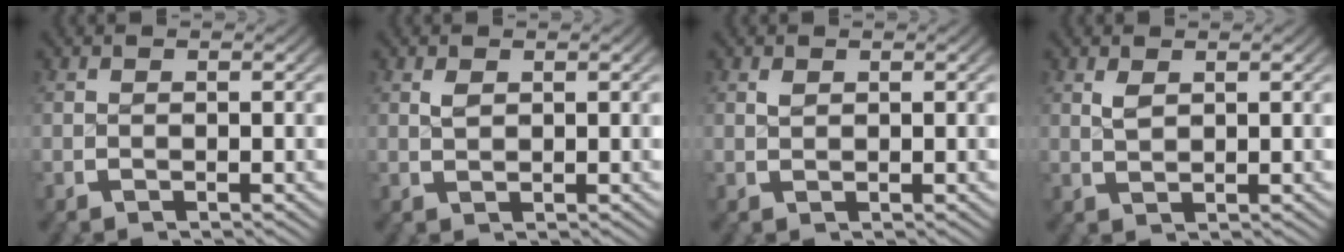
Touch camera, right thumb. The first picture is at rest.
{"total": 0.8, "force": [0.6, 0.4, 0.3], "torque": [-0.006, -0.001, 0.016]}
{"total": 0.5, "force": [0.5, 0.2, 0.0], "torque": [-0.001, -0.001, 0.011]}
{"total": 1.2, "force": [1.0, 0.5, 0.5], "torque": [-0.010, -0.002, 0.024]}